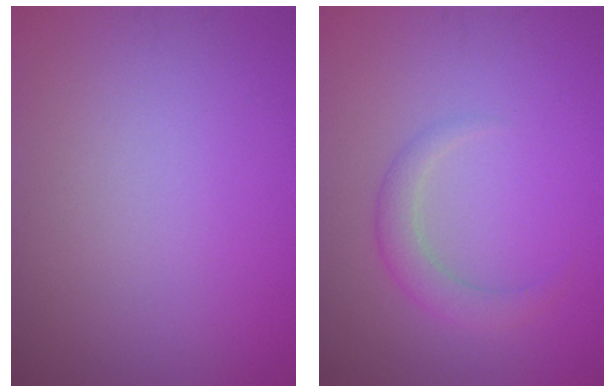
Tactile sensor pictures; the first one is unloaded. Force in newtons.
{"total": 2.2, "press": 2.2, "slide": 0.2}